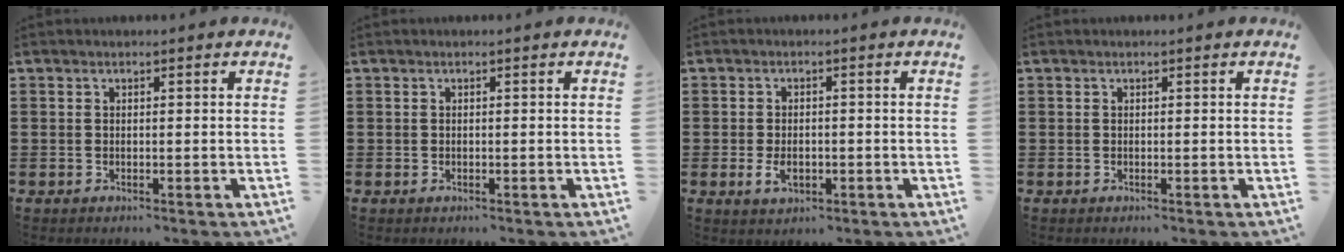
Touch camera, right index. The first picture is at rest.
{"total": 0.0}
{"total": 2.8, "force": [-0.7, 1.8, 2.1], "torque": [-0.039, 0.003, -0.013]}
{"total": 0.0}